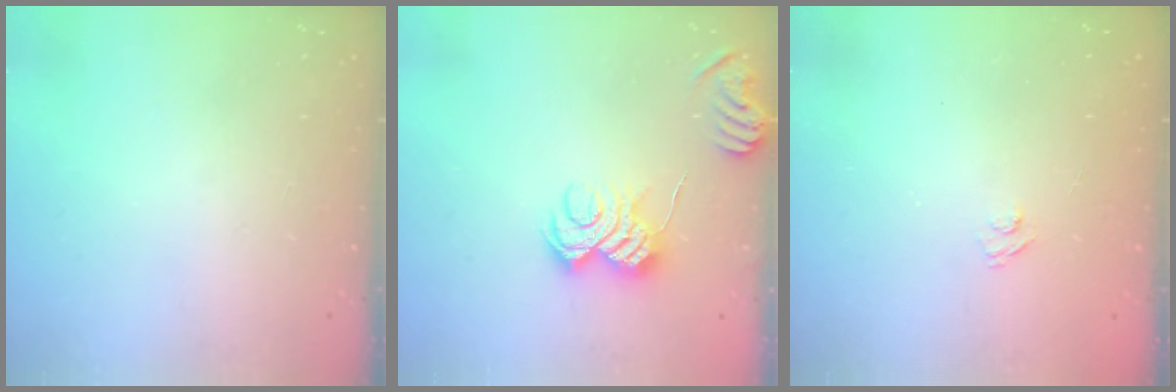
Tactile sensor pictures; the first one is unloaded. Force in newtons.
{"total": 10.3, "press": 10.3, "slide": 0.7}
{"total": 2.7, "press": 2.5, "slide": 0.9}